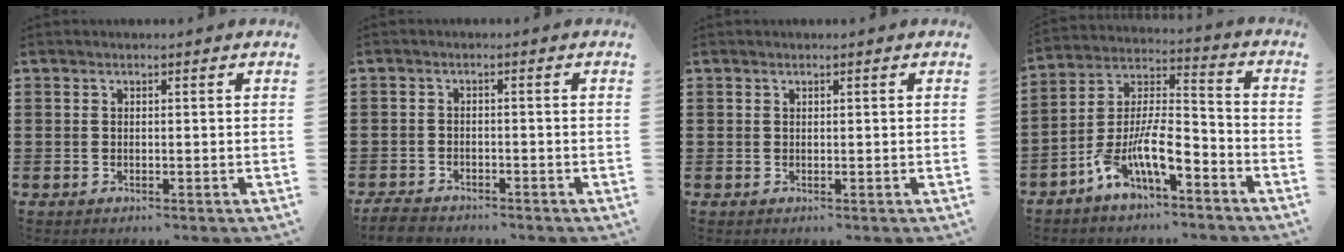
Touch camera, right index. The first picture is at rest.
{"total": 2.9, "force": [-2.7, 0.7, 0.5], "torque": [-0.019, 0.002, -0.059]}
{"total": 0.0}
{"total": 10.8, "force": [-6.6, 3.7, 7.6], "torque": [-0.160, 0.004, -0.126]}